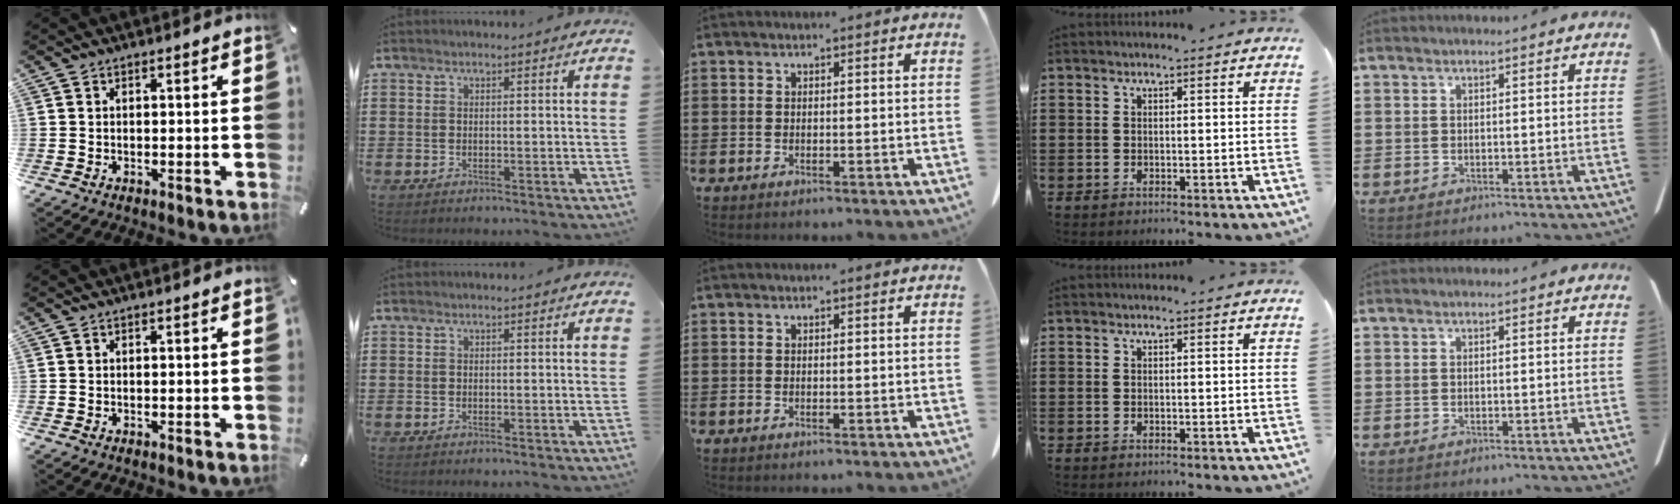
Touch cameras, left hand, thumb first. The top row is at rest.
{}